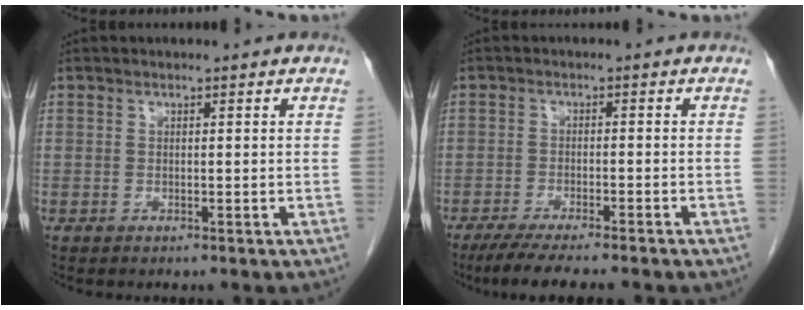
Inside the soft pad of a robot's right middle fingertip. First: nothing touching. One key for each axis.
{"total": 9.5, "fx": -7.8, "fy": 0.9, "fz": 5.3, "tx": -0.073, "ty": -0.018, "tz": -0.114}